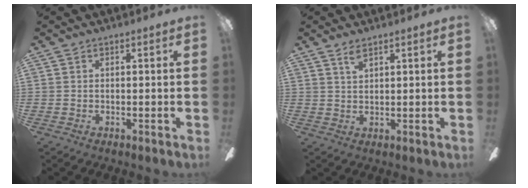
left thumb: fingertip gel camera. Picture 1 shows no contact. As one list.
[{"total": 2.7, "force": [2.0, 0.7, 1.6], "torque": [-0.037, 0.001, 0.037]}]